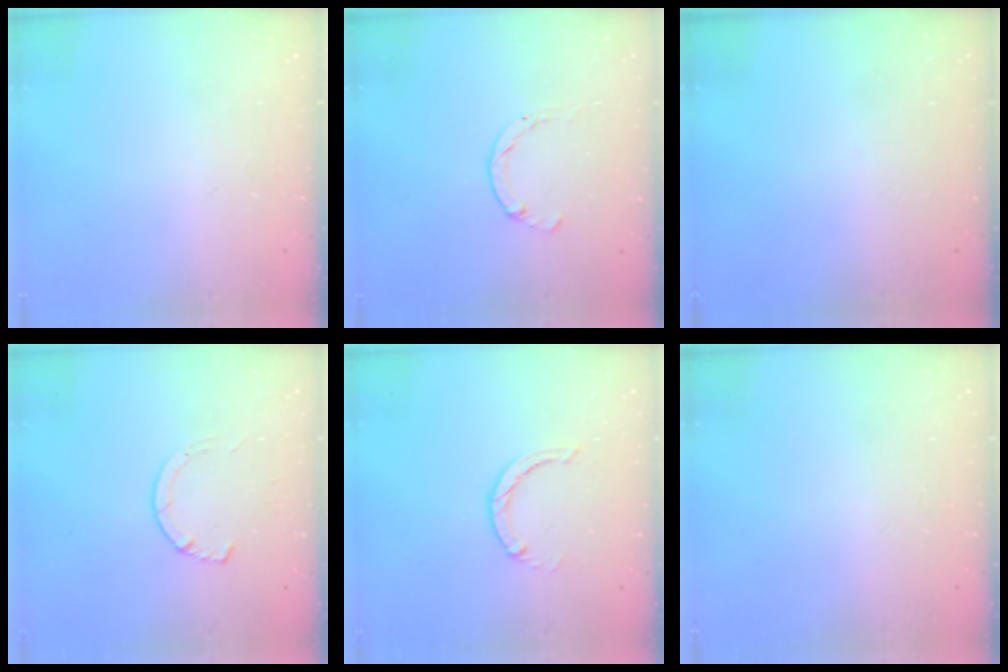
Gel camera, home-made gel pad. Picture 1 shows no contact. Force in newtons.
{"total": 0.0}
{"total": 0.0}
{"total": 3.6, "press": 3.6, "slide": 0.5}
{"total": 1.0, "press": 0.9, "slide": 0.3}
{"total": 2.4, "press": 2.4, "slide": 0.2}